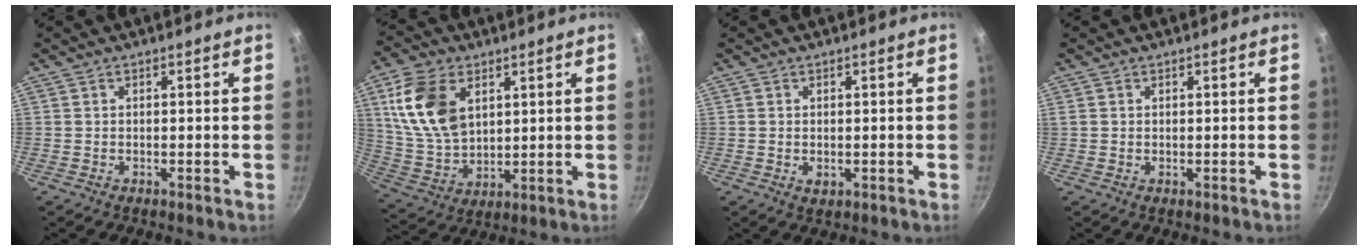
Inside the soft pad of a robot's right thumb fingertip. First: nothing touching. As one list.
[{"total": 15.2, "force": [5.0, 9.8, 10.5], "torque": [-0.181, -0.018, 0.109]}, {"total": 1.7, "force": [-0.1, 1.2, 1.1], "torque": [-0.018, -0.003, 0.000]}, {"total": 0.6, "force": [0.2, 0.5, 0.3], "torque": [-0.004, 0.000, 0.003]}]